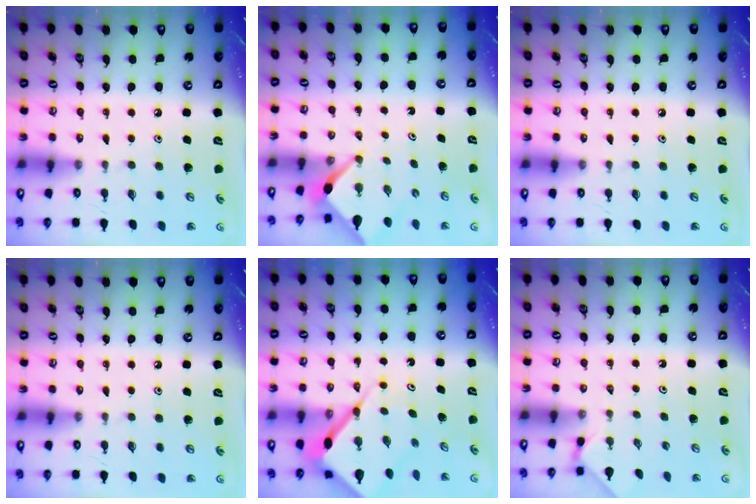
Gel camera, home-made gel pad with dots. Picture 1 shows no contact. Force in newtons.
{"total": 2.7, "press": 2.6, "slide": 0.3}
{"total": 0.0}
{"total": 0.0}
{"total": 9.4, "press": 9.3, "slide": 0.9}
{"total": 0.0}